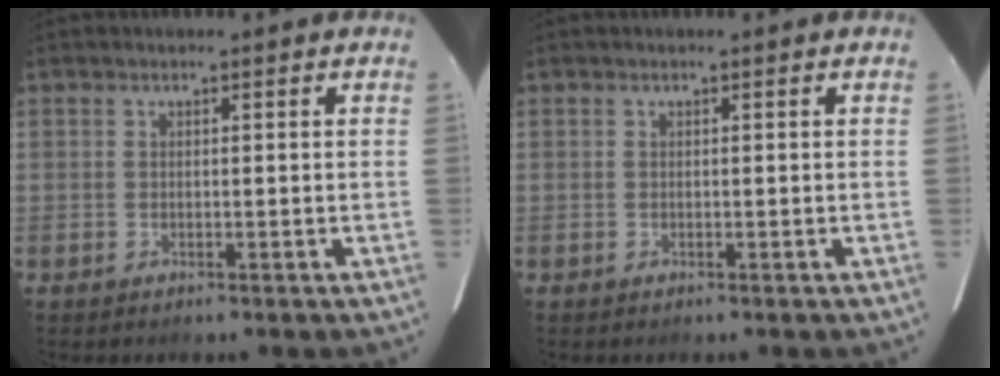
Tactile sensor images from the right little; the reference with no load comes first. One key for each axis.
{"total": 0.0}